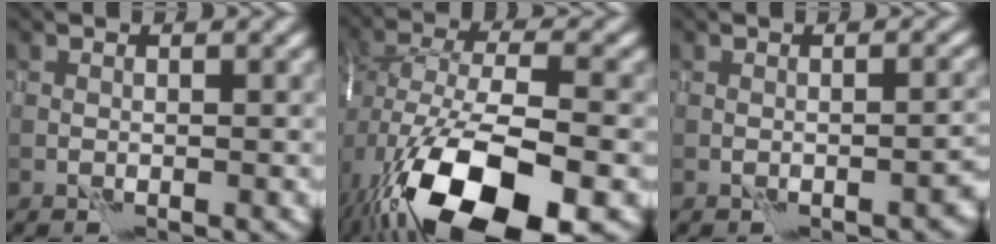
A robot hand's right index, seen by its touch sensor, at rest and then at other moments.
{"total": 16.2, "force": [-7.3, 7.6, 12.3], "torque": [-0.237, -0.036, -0.115]}
{"total": 2.2, "force": [-1.2, 1.0, 1.5], "torque": [-0.017, -0.004, -0.017]}